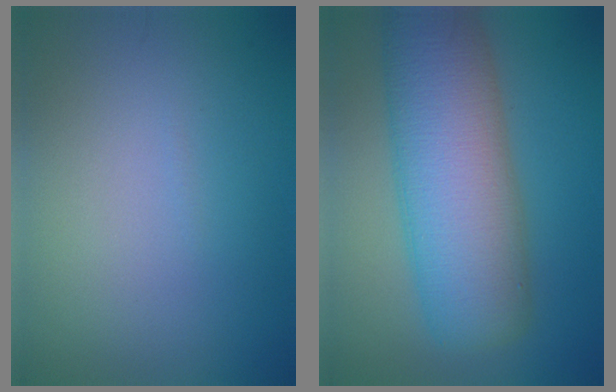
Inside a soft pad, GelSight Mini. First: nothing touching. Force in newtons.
{"total": 11.6, "press": 11.6, "slide": 0.3}